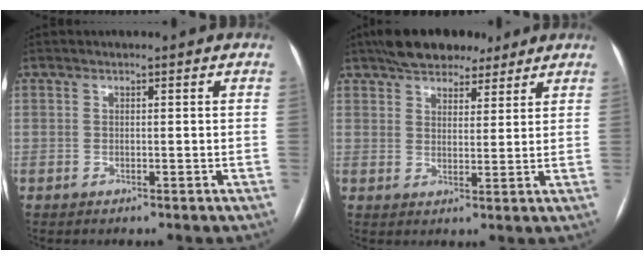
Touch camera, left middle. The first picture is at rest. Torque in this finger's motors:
{"motor_torque": [0.35, -0.34, 0.02, 0.03]}